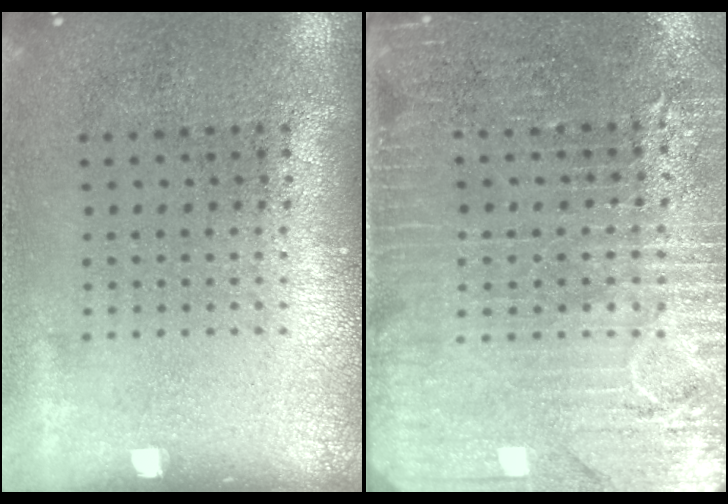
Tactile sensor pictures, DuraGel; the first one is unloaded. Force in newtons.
{"total": 3.6, "press": 3.3, "slide": 1.4}